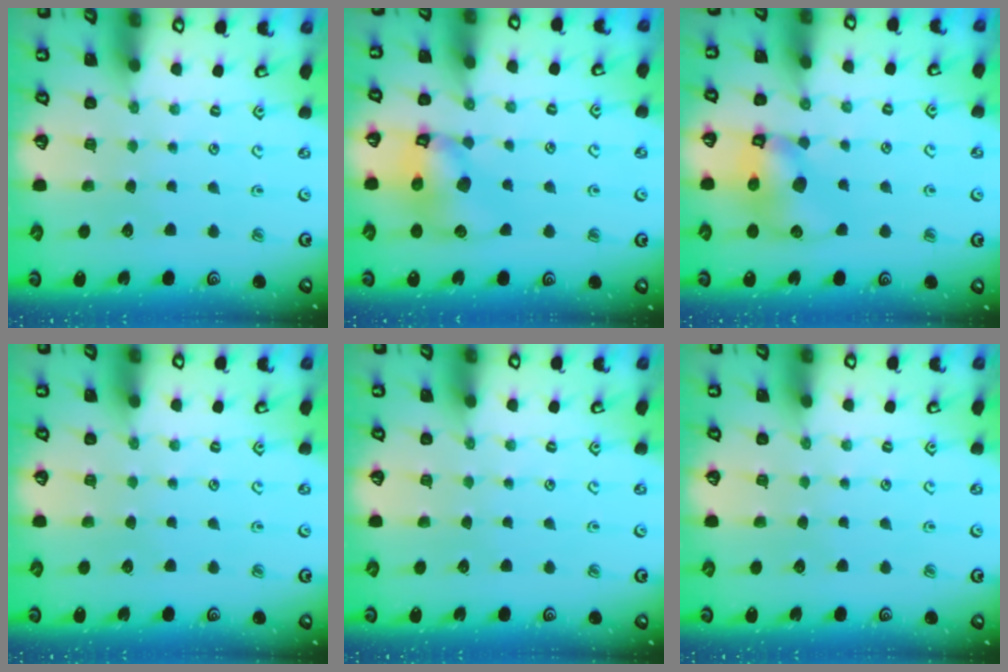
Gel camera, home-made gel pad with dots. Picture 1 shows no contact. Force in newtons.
{"total": 11.8, "press": 11.7, "slide": 1.6}
{"total": 10.8, "press": 10.7, "slide": 1.5}
{"total": 0.0}
{"total": 0.0}
{"total": 0.0}